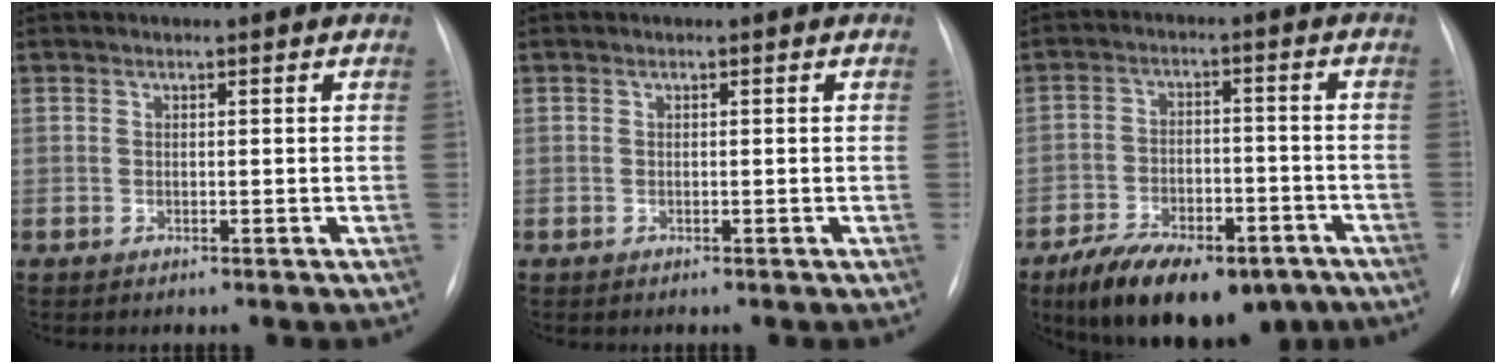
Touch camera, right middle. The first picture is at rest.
{"total": 0.0}
{"total": 16.3, "force": [-11.2, 7.4, 9.2], "torque": [-0.147, 0.004, -0.173]}